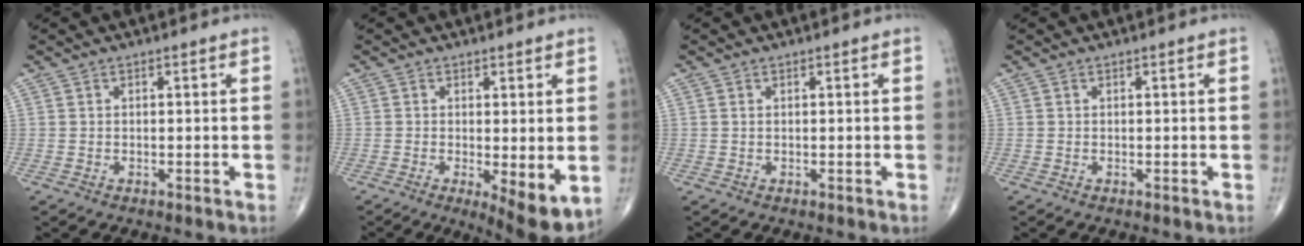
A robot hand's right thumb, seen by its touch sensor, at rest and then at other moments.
{"total": 7.5, "force": [-1.3, 2.2, 7.1], "torque": [-0.101, -0.023, -0.016]}
{"total": 0.0}
{"total": 0.0}